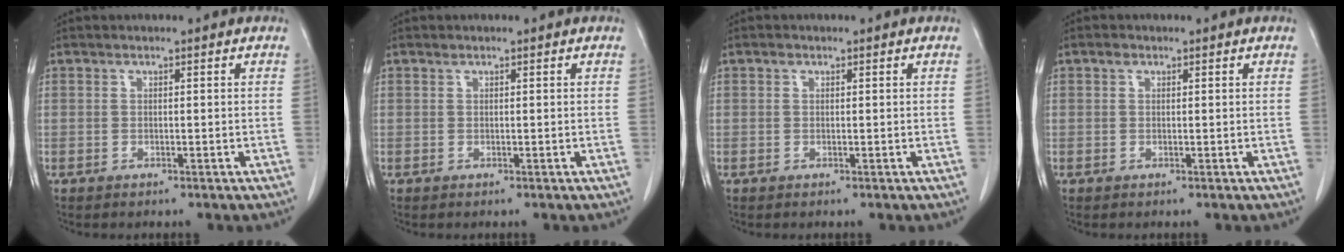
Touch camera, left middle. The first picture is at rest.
{"total": 0.0}
{"total": 0.5, "force": [0.3, 0.4, 0.2], "torque": [-0.002, 0.004, 0.003]}
{"total": 0.8, "force": [0.4, 0.6, 0.3], "torque": [-0.006, 0.006, 0.007]}